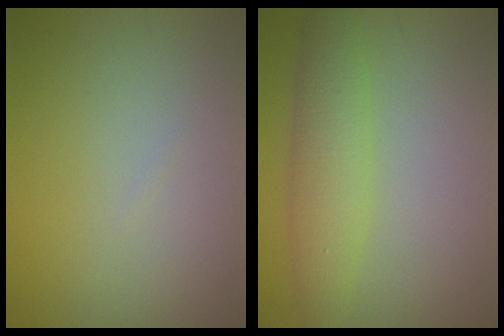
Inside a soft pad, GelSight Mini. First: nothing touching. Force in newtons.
{"total": 3.8, "press": 3.8, "slide": 0.2}